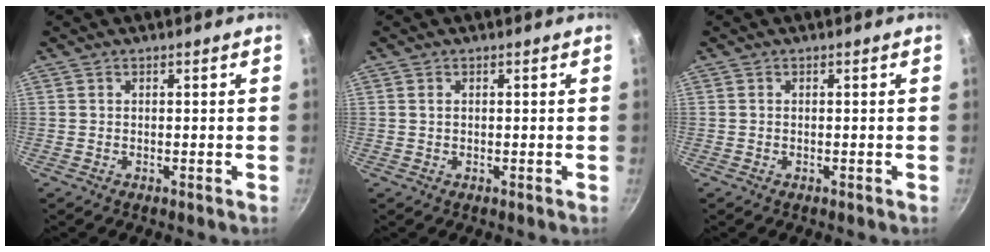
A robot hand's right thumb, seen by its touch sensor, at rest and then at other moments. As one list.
[{"total": 0.9, "force": [0.3, 0.6, 0.6], "torque": [-0.010, 0.002, 0.005]}, {"total": 0.0}]